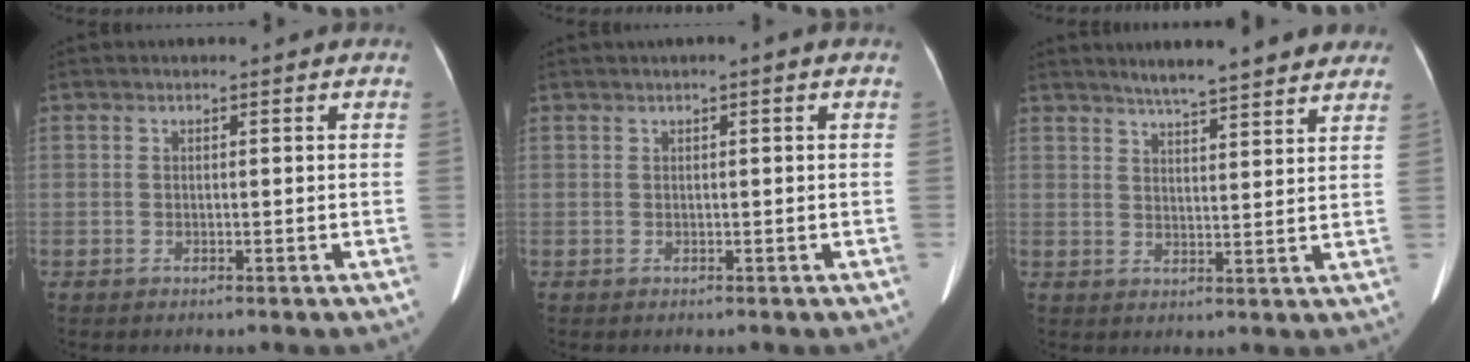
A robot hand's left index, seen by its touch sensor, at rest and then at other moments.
{"total": 0.8, "force": [0.3, 0.0, 0.7], "torque": [-0.015, 0.007, 0.005]}
{"total": 11.7, "force": [10.1, 1.4, 5.8], "torque": [-0.072, 0.012, 0.124]}